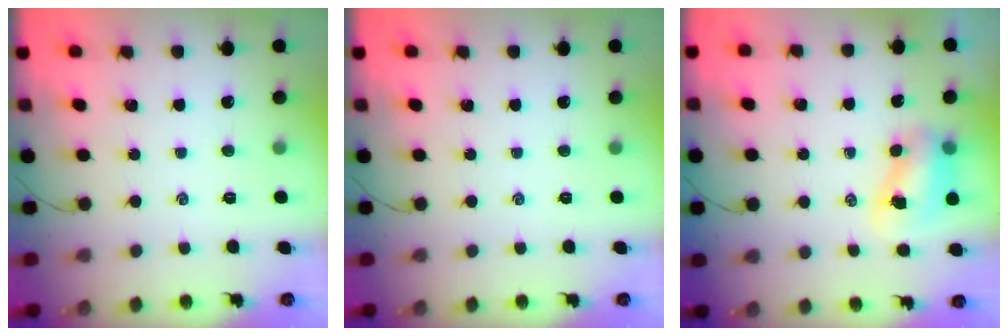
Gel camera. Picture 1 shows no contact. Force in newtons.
{"total": 0.0}
{"total": 7.3, "press": 7.3, "slide": 1.0}